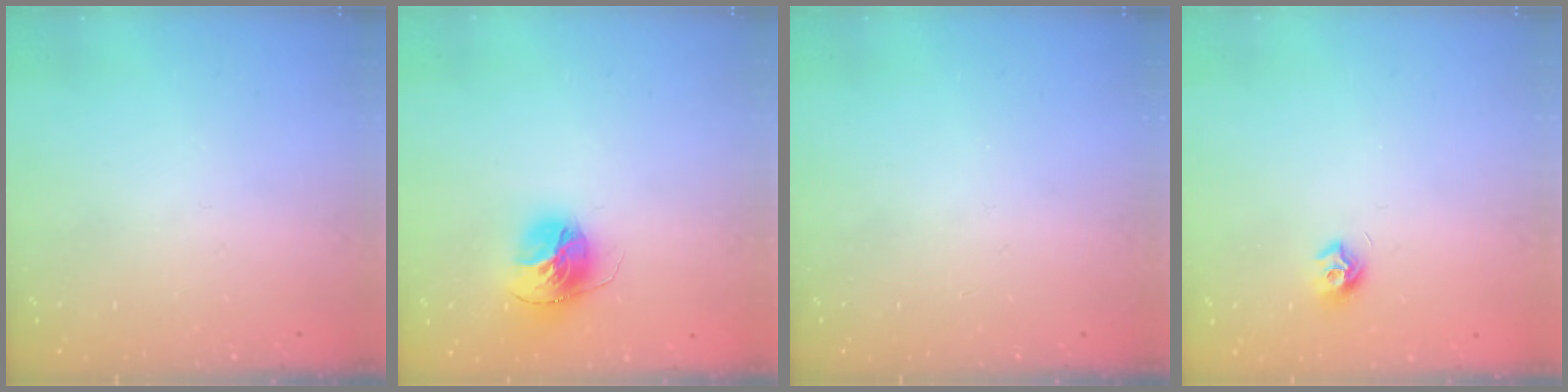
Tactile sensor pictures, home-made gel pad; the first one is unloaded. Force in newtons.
{"total": 14.3, "press": 14.3, "slide": 1.5}
{"total": 0.0}
{"total": 7.9, "press": 7.9, "slide": 0.6}